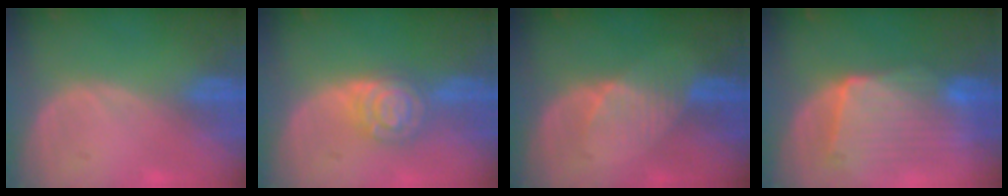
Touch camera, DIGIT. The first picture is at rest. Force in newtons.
{"total": 6.2, "press": 6.2, "slide": 0.4}
{"total": 3.5, "press": 3.5, "slide": 0.4}
{"total": 9.7, "press": 8.8, "slide": 4.1}